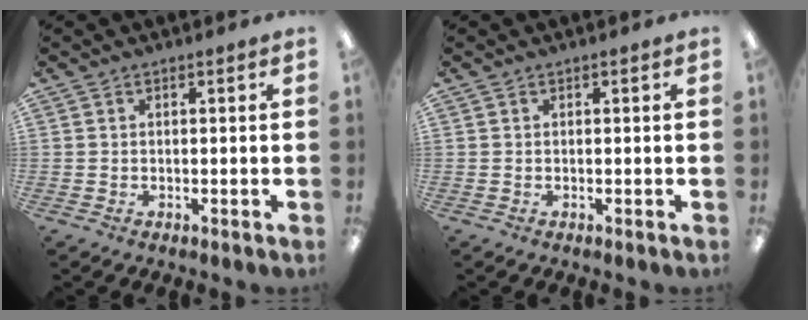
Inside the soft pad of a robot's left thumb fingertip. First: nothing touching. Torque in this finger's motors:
{"motor_torque": [-0.01, -0.01, 0.06, -0.04, 0.00]}